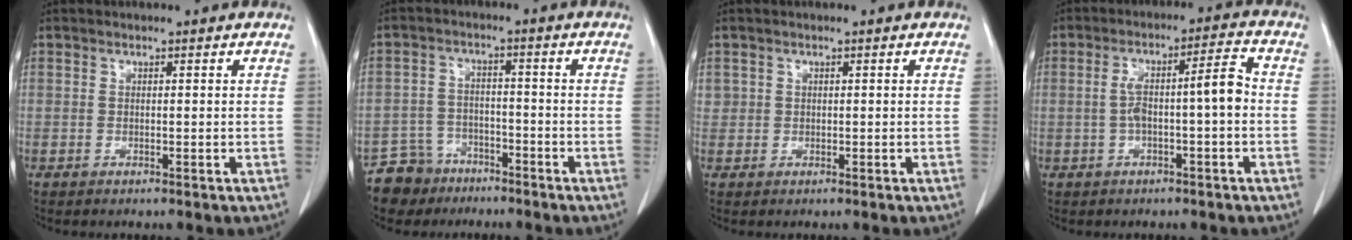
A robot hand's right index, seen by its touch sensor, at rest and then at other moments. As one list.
[{"total": 6.1, "force": [-4.6, 4.1, -0.2], "torque": [0.005, 0.003, -0.082]}, {"total": 1.4, "force": [0.4, 1.3, 0.2], "torque": [0.008, 0.008, 0.006]}, {"total": 7.2, "force": [-0.8, 0.9, 7.1], "torque": [-0.127, 0.031, -0.010]}]